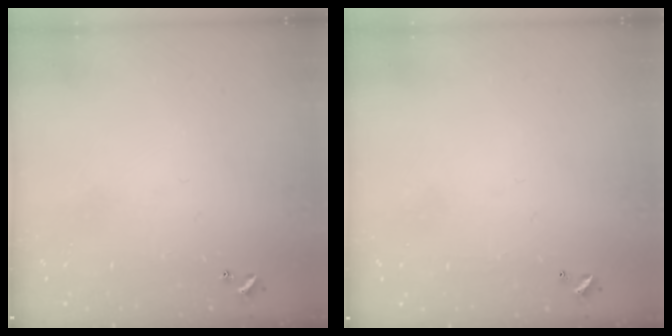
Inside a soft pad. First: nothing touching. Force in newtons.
{"total": 2.8, "press": 2.8, "slide": 0.1}